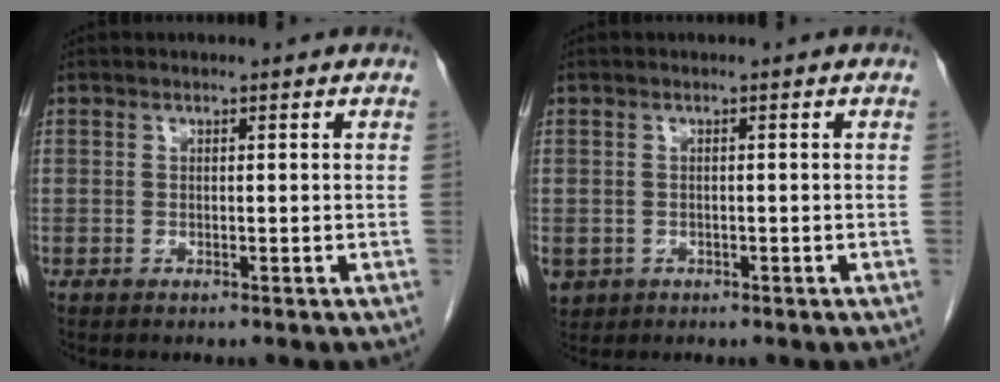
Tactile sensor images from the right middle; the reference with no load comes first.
{"total": 4.0, "force": [-1.7, 3.4, 1.1], "torque": [-0.030, -0.002, -0.022]}